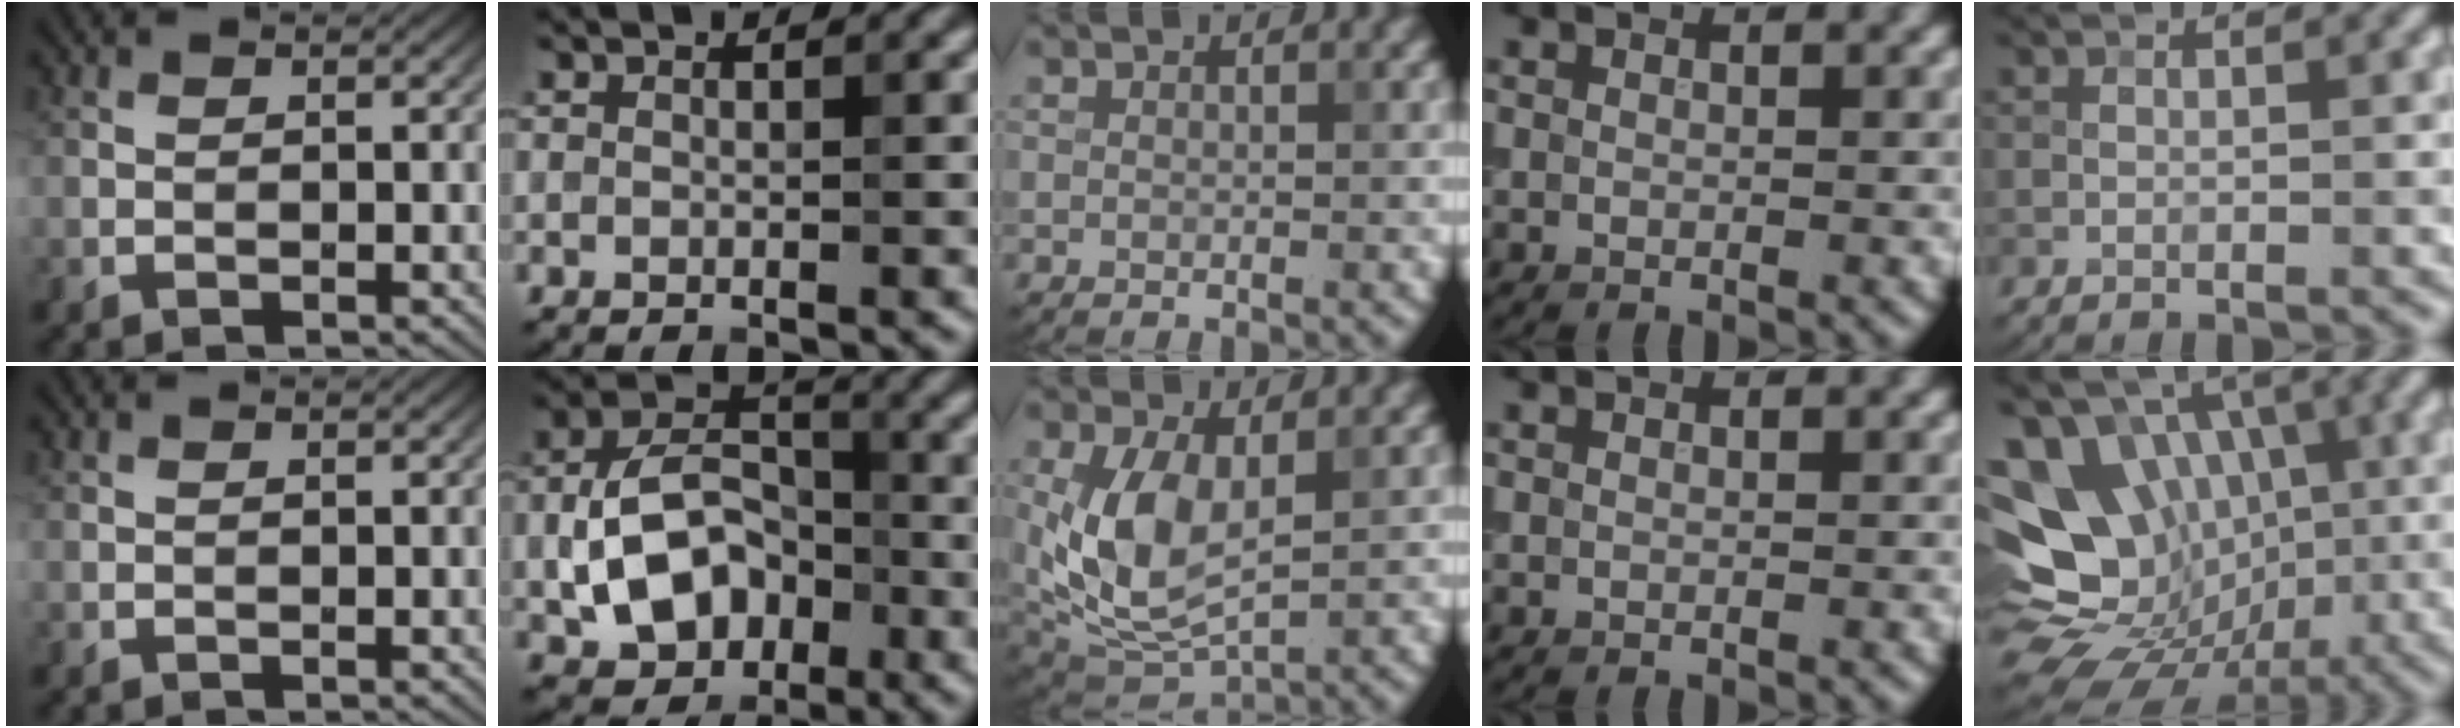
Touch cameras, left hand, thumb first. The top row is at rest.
{"index": {"total": 8.0, "force": [-2.0, 5.5, 5.4], "torque": [-0.098, 0.004, -0.036]}, "middle": {"total": 7.3, "force": [0.4, 3.9, 6.2], "torque": [-0.146, -0.005, 0.011]}, "little": {"total": 15.3, "force": [-1.2, 12.3, 9.0], "torque": [-0.153, 0.010, -0.031]}}